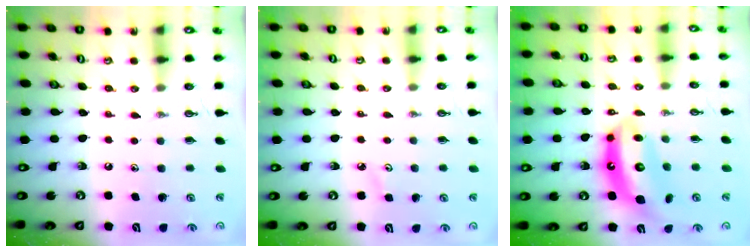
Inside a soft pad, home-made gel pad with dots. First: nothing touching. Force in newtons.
{"total": 2.8, "press": 2.8, "slide": 0.4}
{"total": 14.2, "press": 14.1, "slide": 1.1}